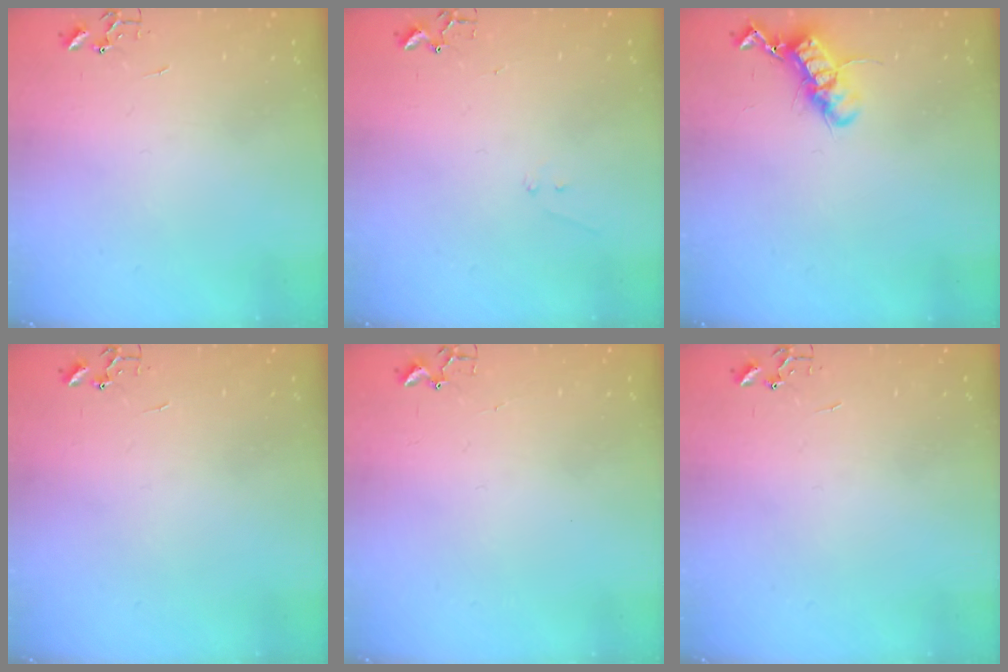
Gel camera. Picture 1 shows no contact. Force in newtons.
{"total": 6.1, "press": 6.1, "slide": 0.5}
{"total": 12.8, "press": 12.8, "slide": 0.8}
{"total": 0.0}
{"total": 1.9, "press": 1.9, "slide": 0.2}
{"total": 0.0}